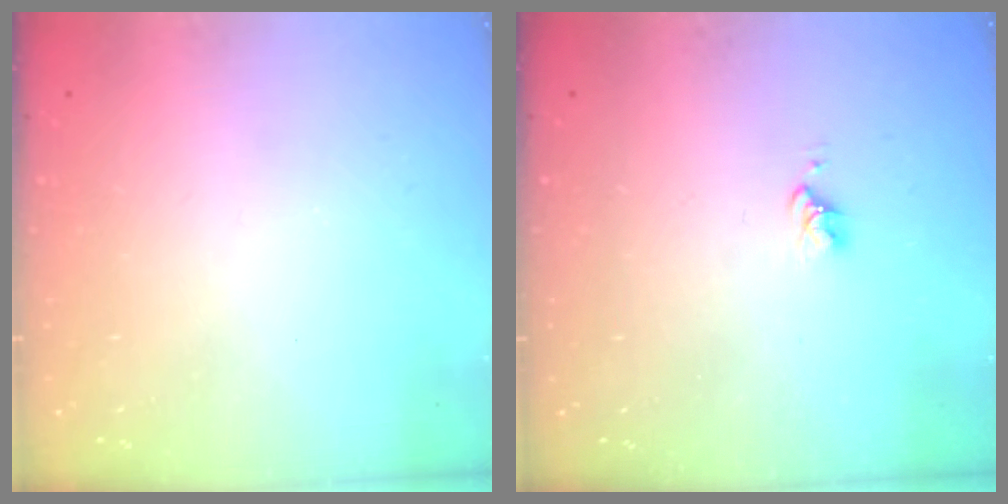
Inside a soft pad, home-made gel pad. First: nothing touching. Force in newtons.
{"total": 2.8, "press": 2.8, "slide": 0.3}